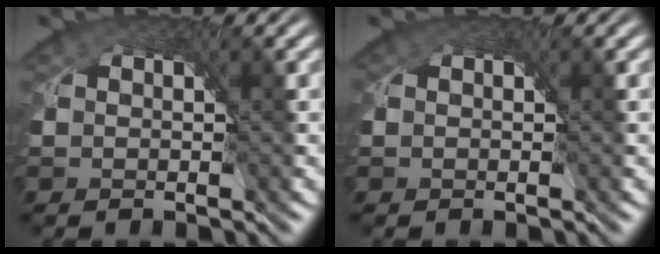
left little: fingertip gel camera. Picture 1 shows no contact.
{"total": 0.6, "force": [0.1, 0.6, 0.1], "torque": [-0.003, -0.001, -0.001]}